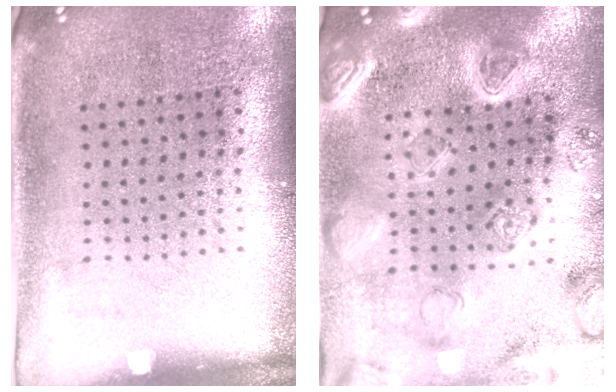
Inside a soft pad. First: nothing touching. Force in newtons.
{"total": 4.1, "press": 3.7, "slide": 1.7}